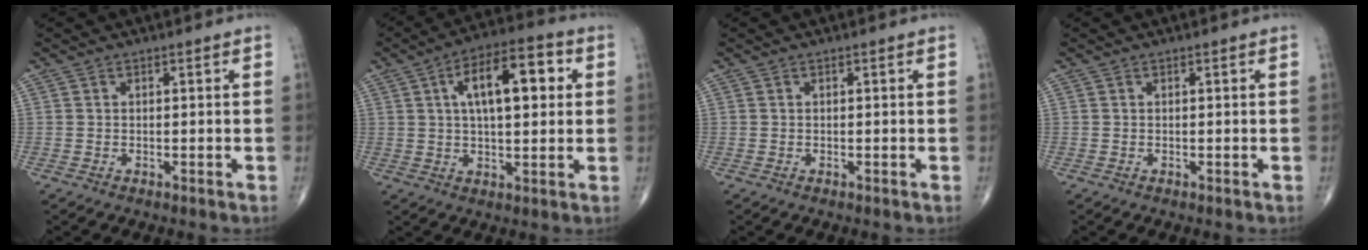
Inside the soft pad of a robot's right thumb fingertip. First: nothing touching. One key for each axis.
{"total": 13.6, "fx": 3.4, "fy": 5.9, "fz": 11.8, "tx": -0.171, "ty": 0.018, "tz": 0.047}
{"total": 0.0}
{"total": 0.0}